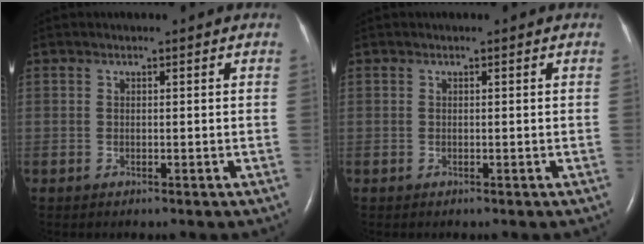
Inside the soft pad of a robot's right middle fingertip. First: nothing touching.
{"total": 0.0}